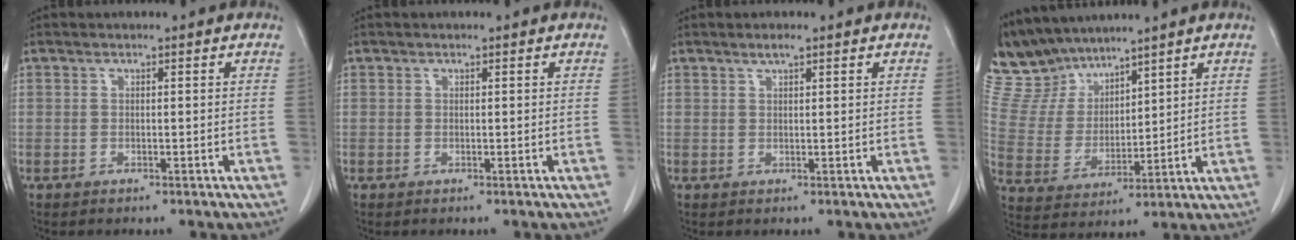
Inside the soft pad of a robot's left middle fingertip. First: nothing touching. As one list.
[{"total": 0.0}, {"total": 1.3, "force": [1.0, 0.1, 0.9], "torque": [-0.017, 0.001, 0.020]}, {"total": 9.6, "force": [9.1, 3.0, 1.4], "torque": [-0.049, 0.015, 0.197]}]